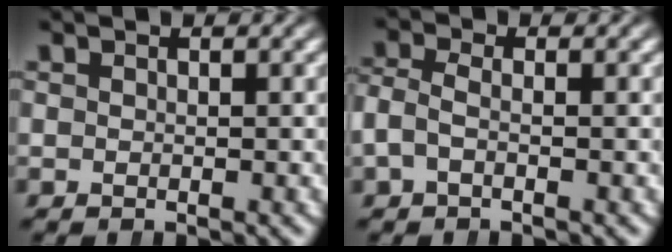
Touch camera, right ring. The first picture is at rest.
{"total": 2.2, "force": [-0.5, 1.4, 1.6], "torque": [-0.049, -0.011, -0.005]}